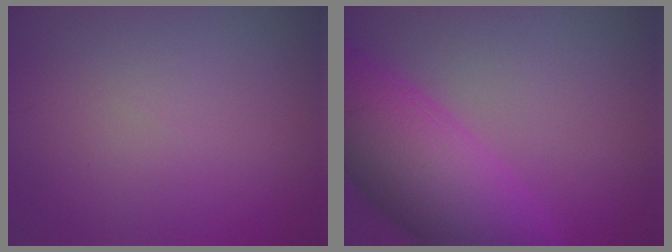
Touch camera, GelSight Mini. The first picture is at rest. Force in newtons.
{"total": 10.6, "press": 10.6, "slide": 0.3}